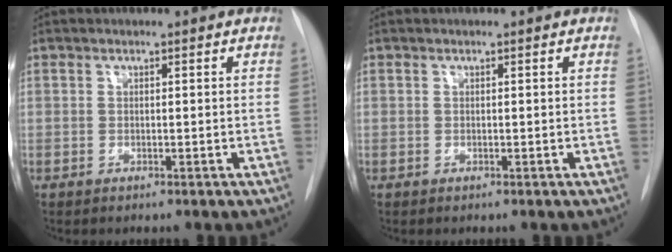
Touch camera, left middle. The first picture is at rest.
{"total": 0.0}